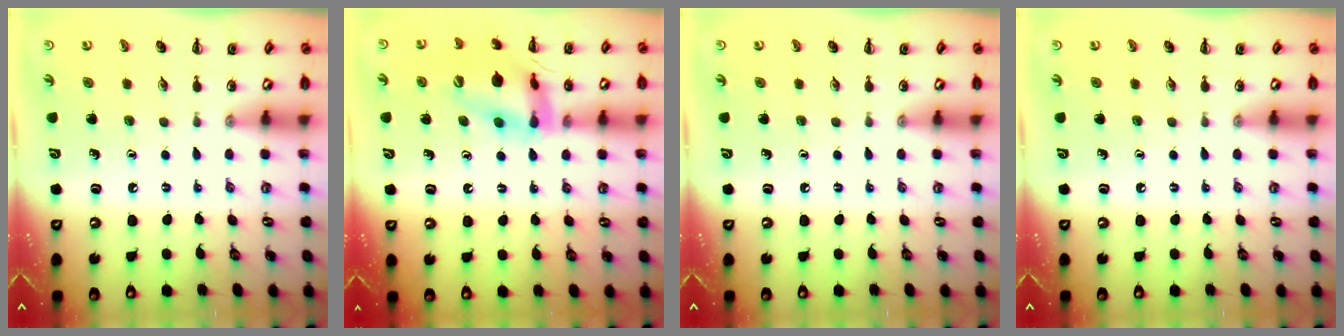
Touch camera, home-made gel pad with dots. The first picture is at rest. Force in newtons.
{"total": 16.4, "press": 16.4, "slide": 1.6}
{"total": 0.0}
{"total": 0.0}